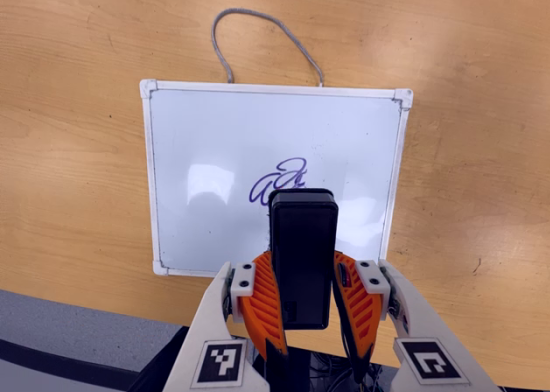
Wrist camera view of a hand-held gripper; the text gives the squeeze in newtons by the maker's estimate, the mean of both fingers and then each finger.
{"total": 10.0, "left": 7.3, "right": 12.6}